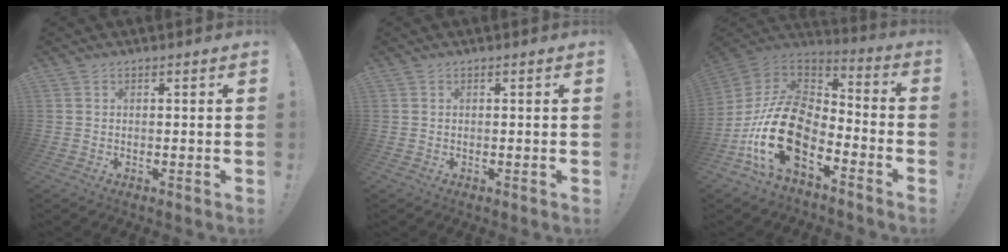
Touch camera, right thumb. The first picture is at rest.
{"total": 0.0}
{"total": 21.8, "force": [-8.7, 12.2, 15.9], "torque": [-0.335, 0.038, -0.146]}